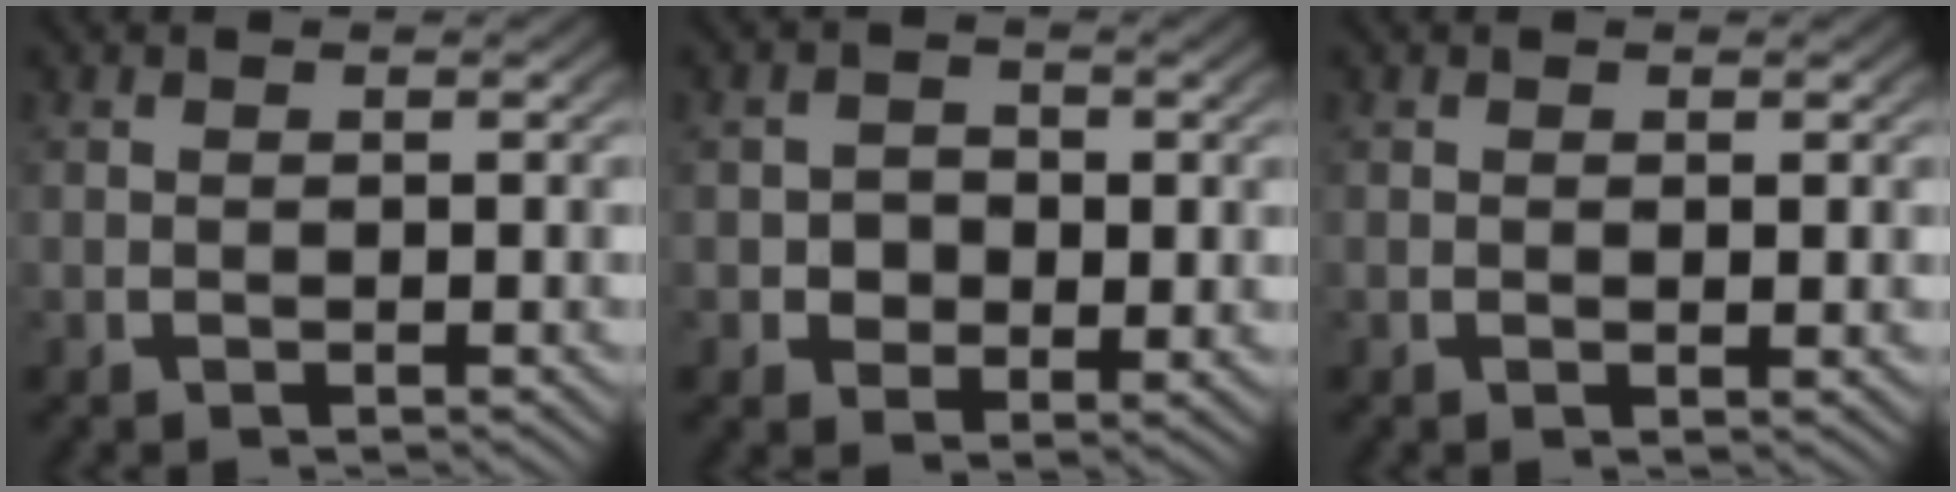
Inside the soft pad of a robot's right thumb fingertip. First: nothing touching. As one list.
[{"total": 2.9, "force": [-0.2, 2.4, 1.6], "torque": [-0.029, -0.014, 0.003]}, {"total": 0.6, "force": [0.3, 0.1, 0.4], "torque": [-0.004, -0.001, 0.007]}]